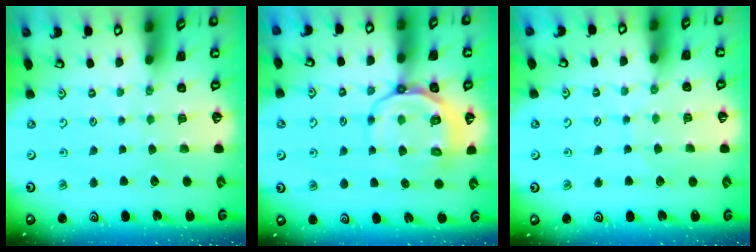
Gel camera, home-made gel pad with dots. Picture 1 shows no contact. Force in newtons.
{"total": 10.5, "press": 10.2, "slide": 2.4}
{"total": 5.5, "press": 5.5, "slide": 0.4}